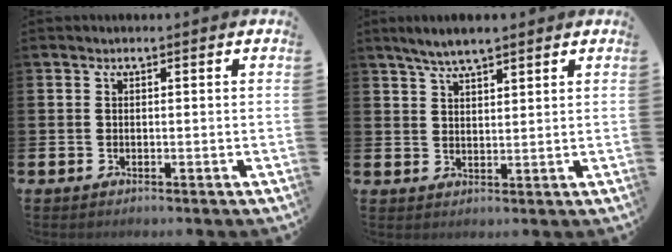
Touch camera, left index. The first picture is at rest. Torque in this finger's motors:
{"motor_torque": [0.21, -0.21, 0.67, 0.12]}